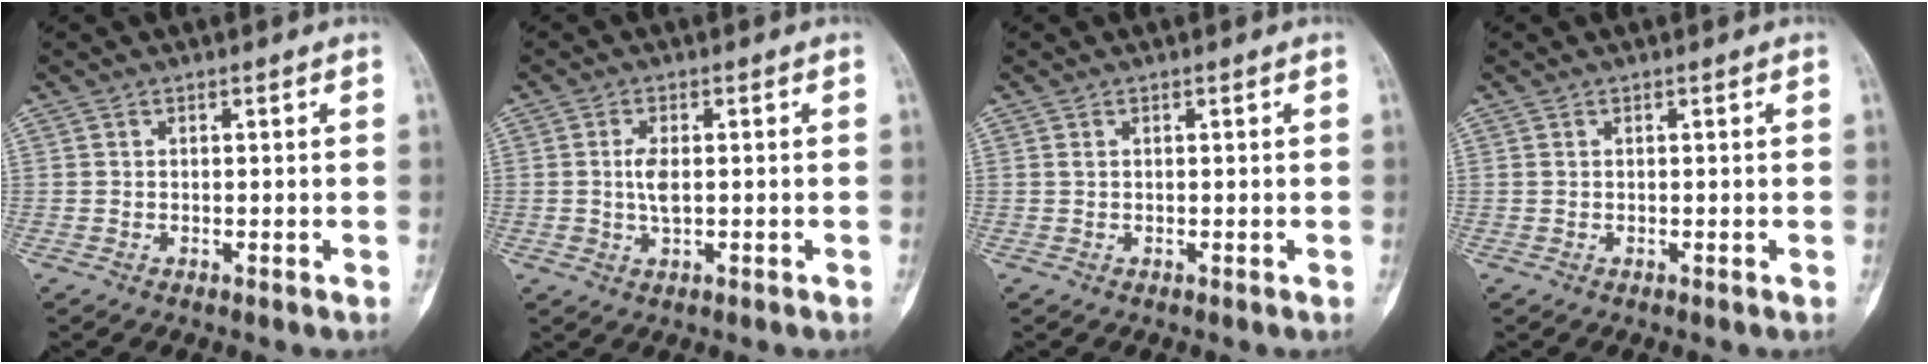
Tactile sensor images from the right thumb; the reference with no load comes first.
{"total": 3.3, "force": [-0.1, 1.5, 3.0], "torque": [-0.061, -0.002, -0.004]}
{"total": 0.0}
{"total": 0.0}